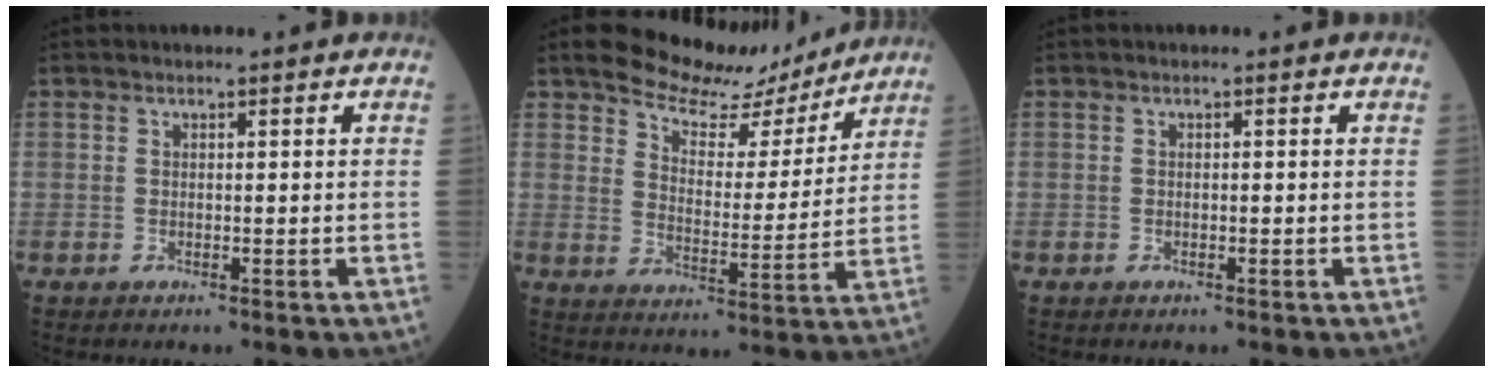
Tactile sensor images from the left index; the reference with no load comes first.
{"total": 11.2, "force": [10.4, 3.3, 2.7], "torque": [-0.046, -0.008, 0.154]}
{"total": 0.0}